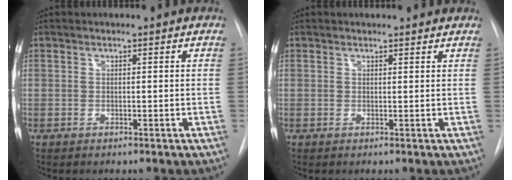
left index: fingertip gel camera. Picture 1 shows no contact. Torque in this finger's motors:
{"motor_torque": [-0.14, -0.24, -0.61, -0.02]}